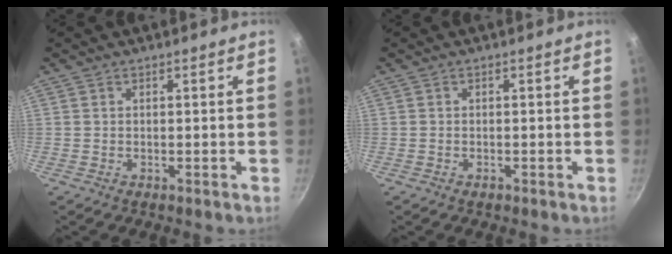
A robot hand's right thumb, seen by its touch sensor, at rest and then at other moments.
{"total": 0.6, "force": [-0.4, 0.4, 0.2], "torque": [-0.003, 0.000, -0.009]}